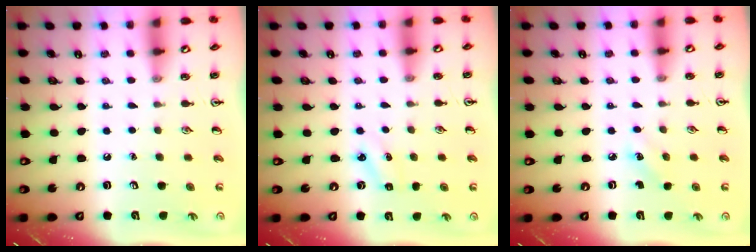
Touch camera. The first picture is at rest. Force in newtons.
{"total": 2.5, "press": 2.3, "slide": 0.9}
{"total": 2.3, "press": 2.2, "slide": 0.8}